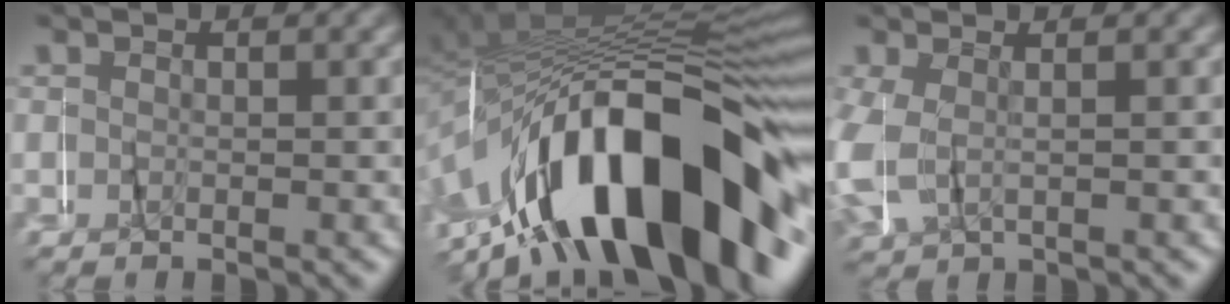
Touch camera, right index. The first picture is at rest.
{"total": 20.8, "force": [-7.4, 9.7, 16.8], "torque": [-0.285, -0.006, -0.098]}
{"total": 4.2, "force": [-0.1, 3.6, 2.0], "torque": [-0.083, -0.015, 0.010]}